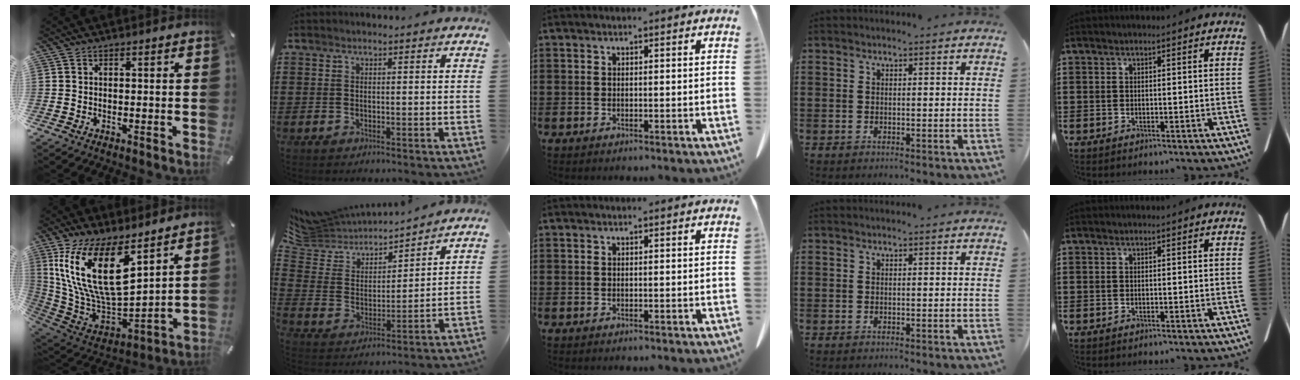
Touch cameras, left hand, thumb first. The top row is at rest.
{"thumb": {"total": 21.1, "force": [10.2, 9.4, 15.9], "torque": [-0.351, -0.068, 0.179]}, "index": {"total": 5.0, "force": [4.7, 1.5, -0.1], "torque": [-0.043, -0.044, 0.074]}}